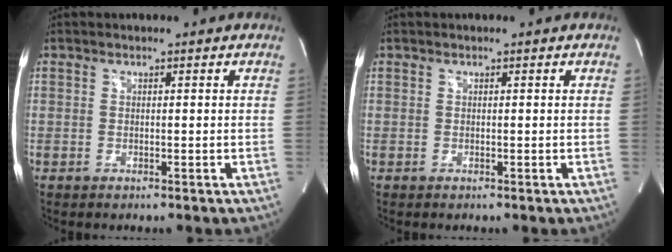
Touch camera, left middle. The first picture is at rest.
{"total": 0.0}